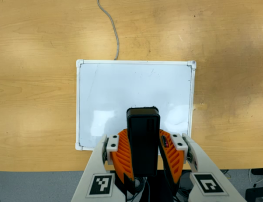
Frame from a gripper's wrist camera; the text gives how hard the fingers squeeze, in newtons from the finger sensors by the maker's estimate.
{"total": 5.6, "left": 5.1, "right": 6.0}